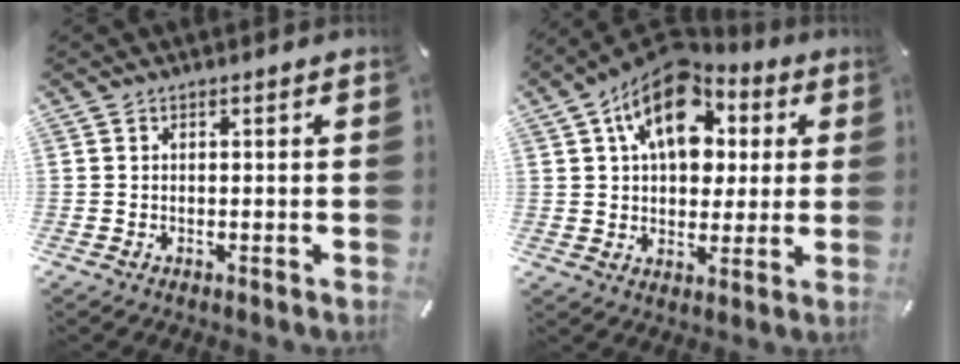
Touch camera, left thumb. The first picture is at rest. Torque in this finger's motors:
{"motor_torque": [0.80, 0.93, 2.01, -0.75, 0.59]}